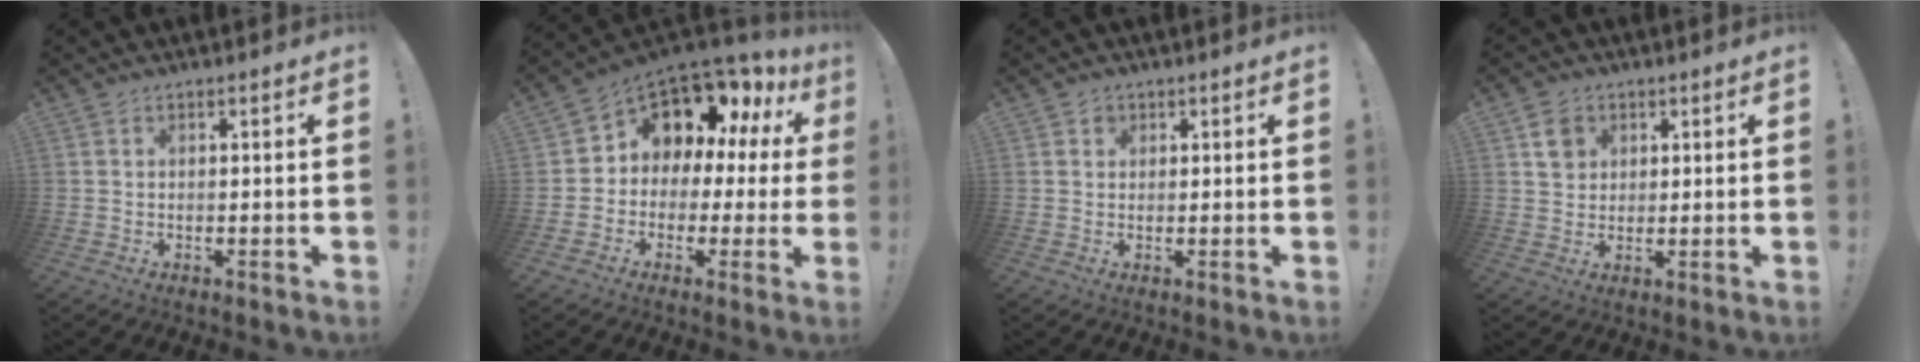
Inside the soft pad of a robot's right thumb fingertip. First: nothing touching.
{"total": 10.1, "force": [5.4, 6.3, 5.7], "torque": [-0.089, -0.054, 0.098]}
{"total": 1.6, "force": [0.8, 1.3, 0.3], "torque": [0.007, -0.005, 0.012]}
{"total": 5.6, "force": [2.6, 4.6, 1.8], "torque": [-0.021, -0.003, 0.048]}